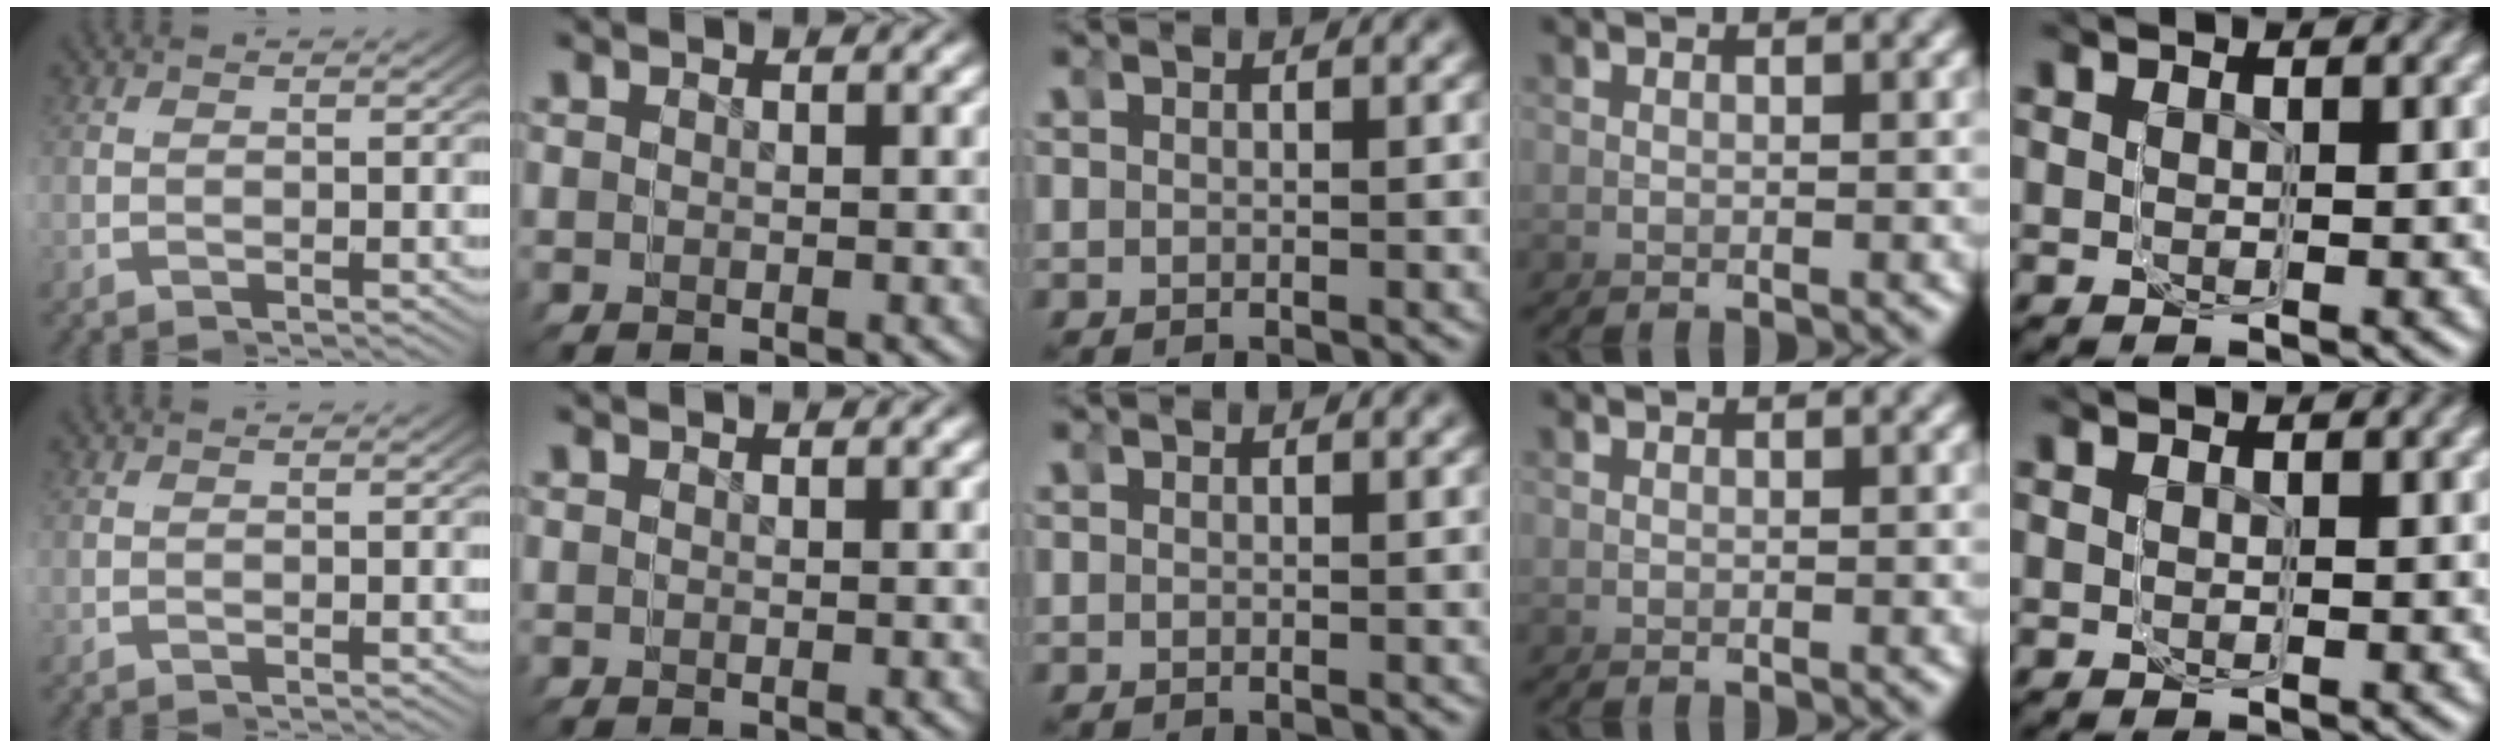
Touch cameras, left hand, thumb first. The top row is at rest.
{}